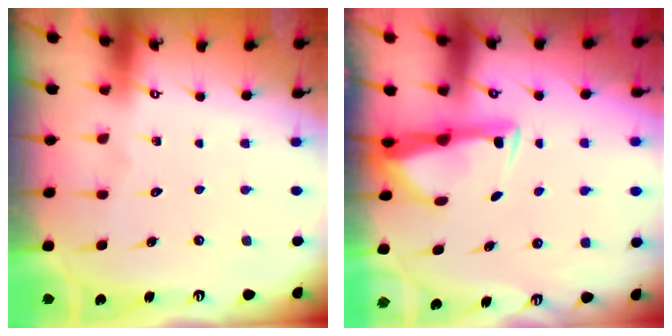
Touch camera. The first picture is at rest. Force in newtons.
{"total": 3.3, "press": 3.2, "slide": 0.9}